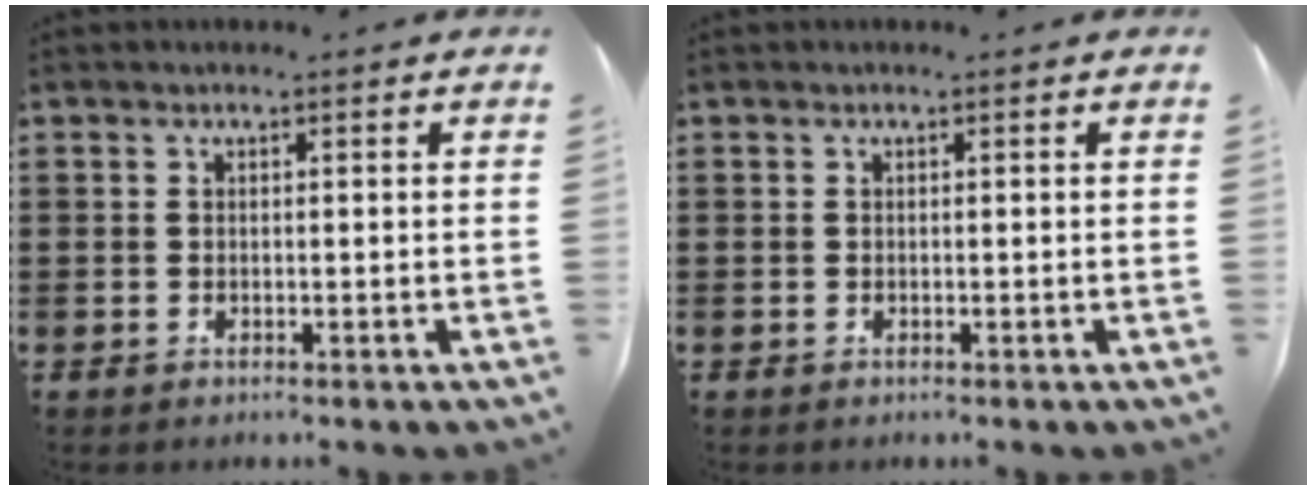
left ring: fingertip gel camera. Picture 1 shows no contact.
{"total": 0.0}